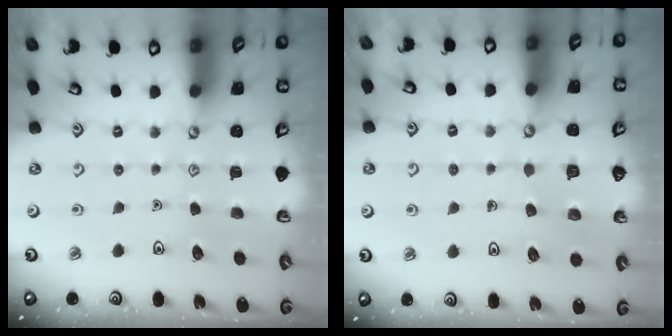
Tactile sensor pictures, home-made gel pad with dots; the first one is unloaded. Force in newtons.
{"total": 2.5, "press": 2.5, "slide": 0.1}